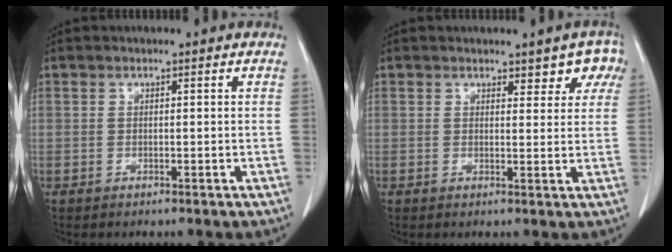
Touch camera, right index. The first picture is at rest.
{"total": 4.6, "force": [3.3, 2.4, 2.0], "torque": [0.000, 0.001, 0.031]}